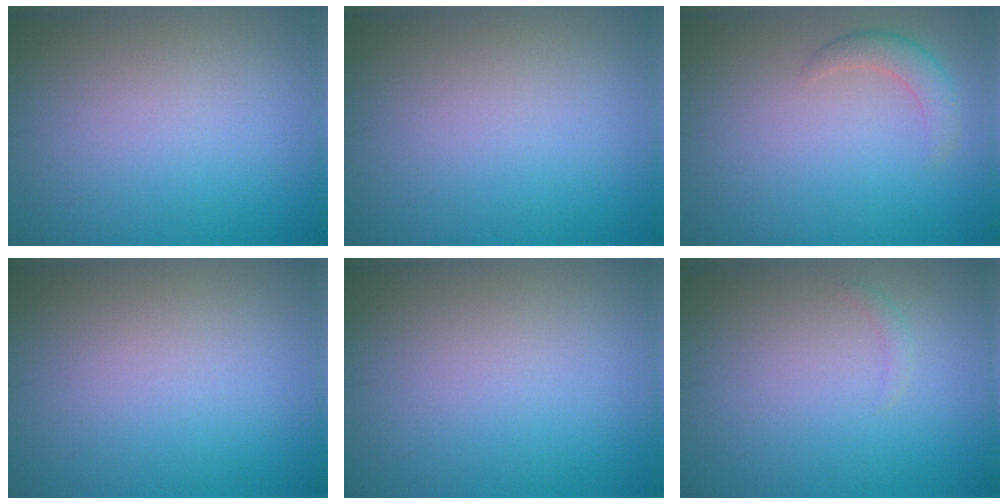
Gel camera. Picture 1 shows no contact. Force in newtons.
{"total": 0.0}
{"total": 2.1, "press": 2.1, "slide": 0.2}
{"total": 0.0}
{"total": 0.0}
{"total": 0.7, "press": 0.7, "slide": 0.0}